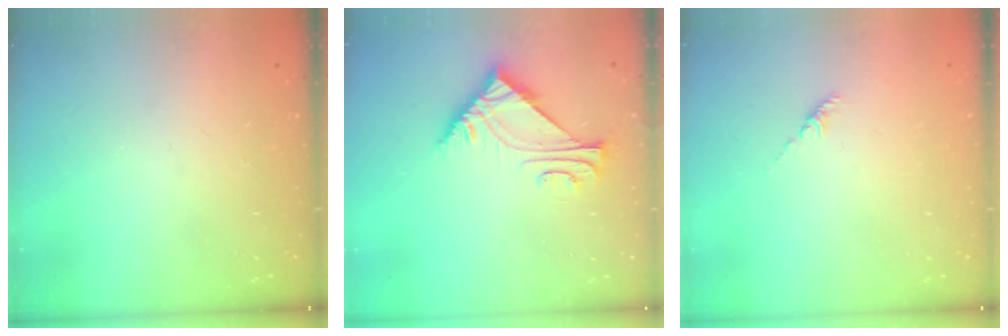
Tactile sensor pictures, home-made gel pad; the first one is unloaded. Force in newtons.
{"total": 6.4, "press": 6.4, "slide": 0.1}
{"total": 1.2, "press": 1.1, "slide": 0.5}